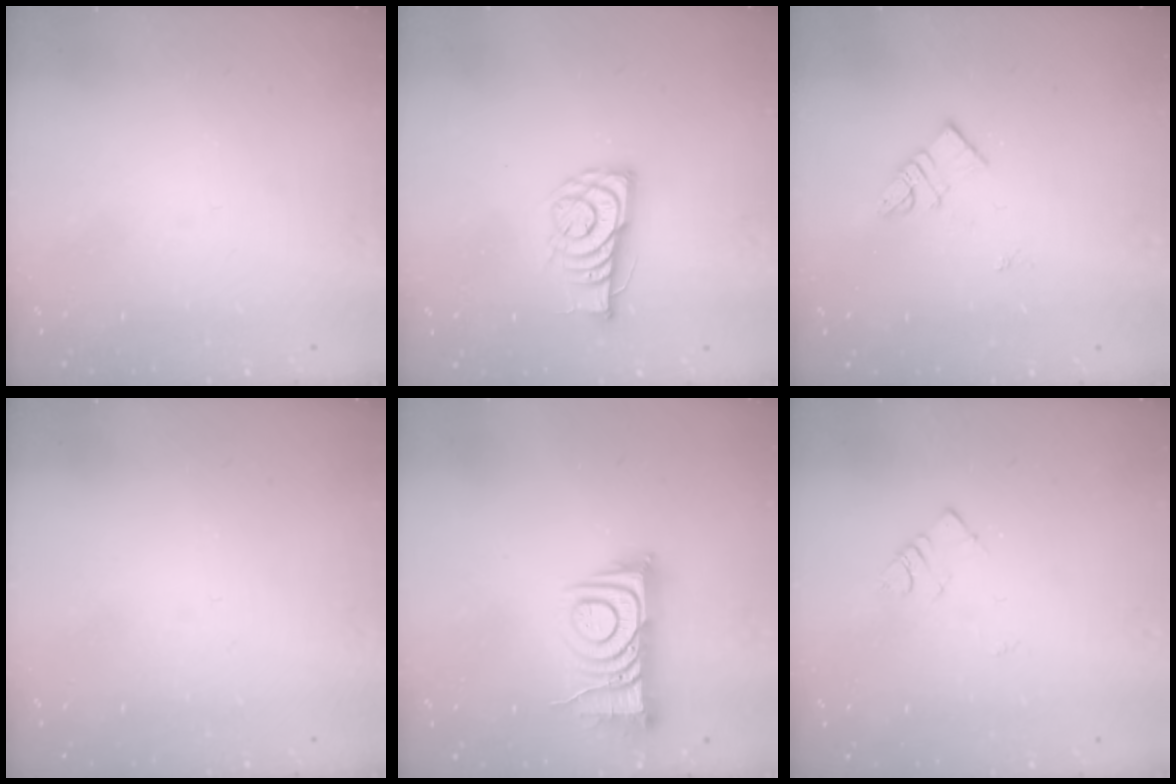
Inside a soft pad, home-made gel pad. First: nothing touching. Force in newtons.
{"total": 10.5, "press": 10.5, "slide": 0.7}
{"total": 5.7, "press": 5.7, "slide": 0.5}
{"total": 0.0}
{"total": 10.6, "press": 10.6, "slide": 0.9}
{"total": 2.9, "press": 2.9, "slide": 0.5}